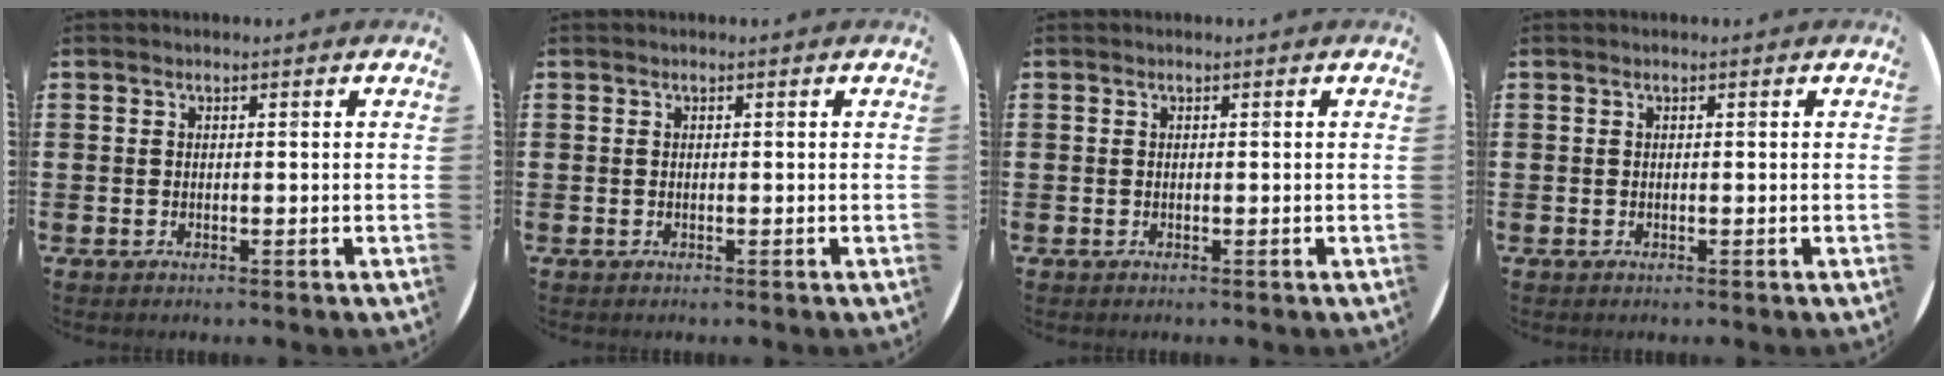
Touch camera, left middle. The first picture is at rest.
{"total": 0.0}
{"total": 0.0}
{"total": 0.0}